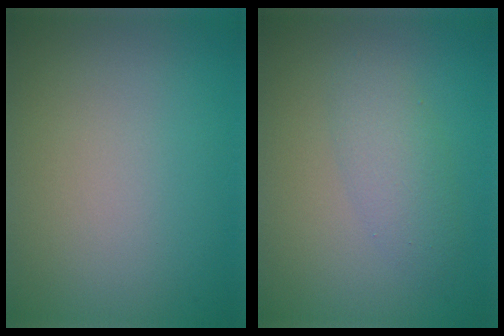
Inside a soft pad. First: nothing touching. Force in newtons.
{"total": 2.5, "press": 2.5, "slide": 0.1}